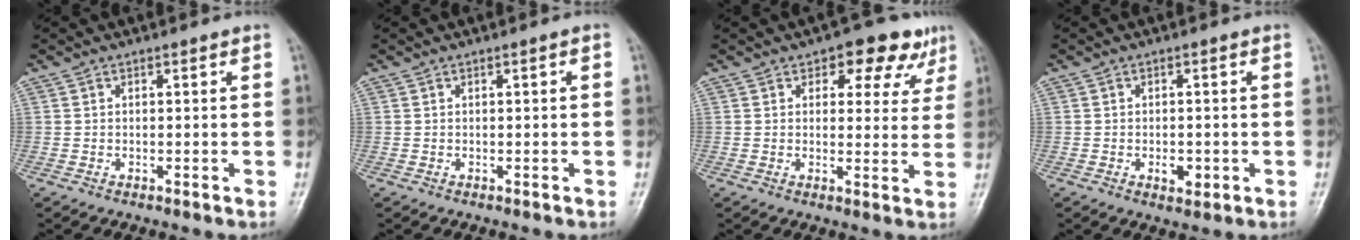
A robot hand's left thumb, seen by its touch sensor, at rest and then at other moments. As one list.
[{"total": 0.8, "force": [-0.1, 0.2, 0.8], "torque": [-0.011, 0.004, 0.000]}, {"total": 9.1, "force": [5.1, 5.2, 5.4], "torque": [-0.014, -0.015, 0.058]}, {"total": 3.2, "force": [-1.1, 1.9, 2.2], "torque": [-0.026, 0.003, -0.014]}]